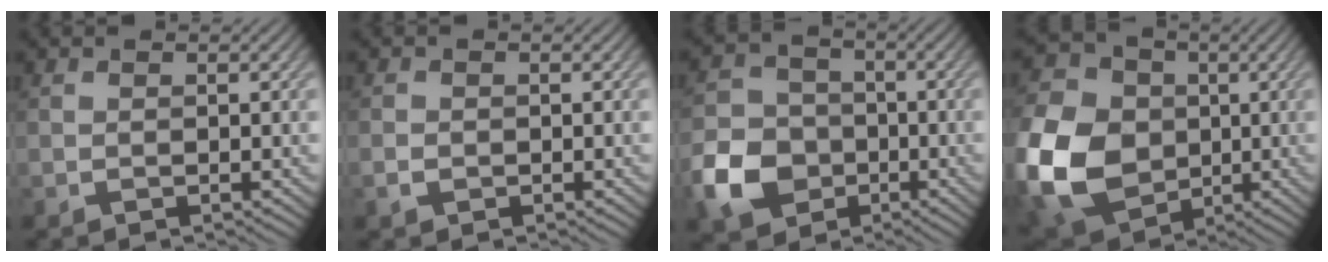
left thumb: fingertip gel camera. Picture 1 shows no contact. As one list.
[{"total": 1.4, "force": [-0.5, 1.1, 0.6], "torque": [-0.013, -0.005, -0.014]}, {"total": 8.9, "force": [-3.4, 7.1, 4.0], "torque": [-0.103, -0.014, -0.079]}, {"total": 16.7, "force": [-2.3, 13.3, 9.7], "torque": [-0.279, -0.013, -0.049]}]